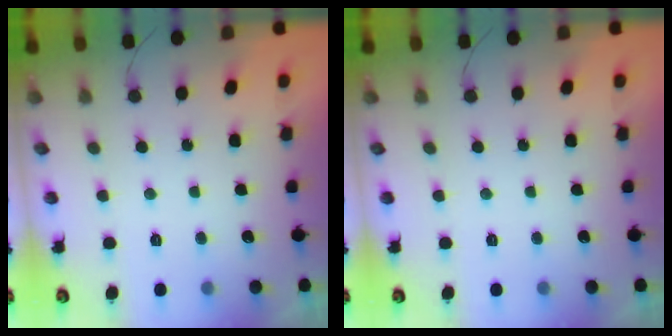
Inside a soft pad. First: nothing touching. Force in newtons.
{"total": 0.0}